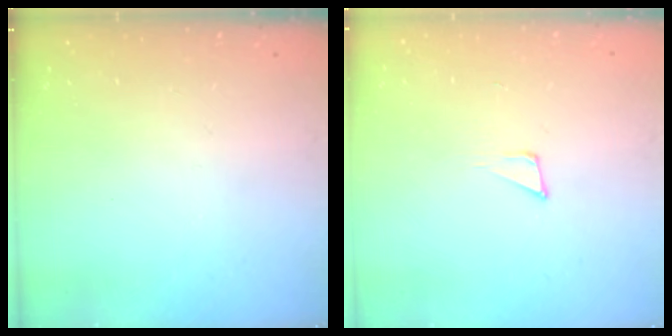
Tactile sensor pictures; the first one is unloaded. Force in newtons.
{"total": 4.6, "press": 4.5, "slide": 0.8}